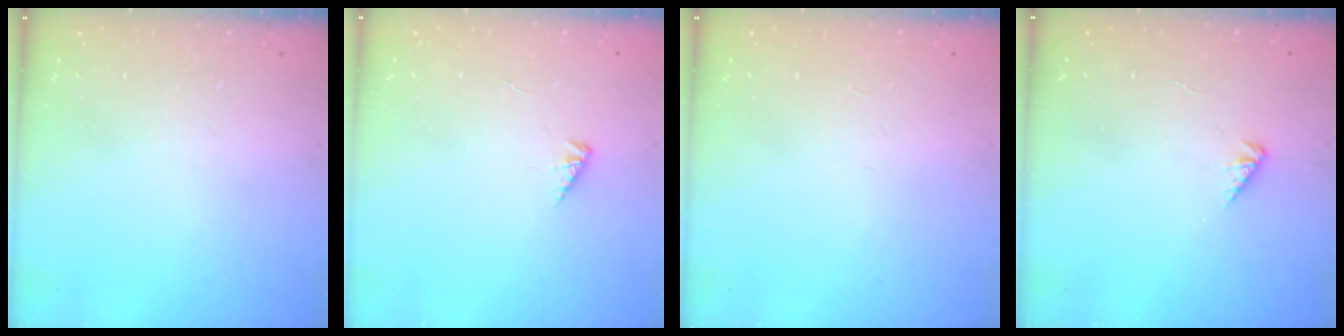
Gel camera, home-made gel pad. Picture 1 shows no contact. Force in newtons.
{"total": 1.4, "press": 1.3, "slide": 0.3}
{"total": 0.0}
{"total": 1.1, "press": 1.1, "slide": 0.3}